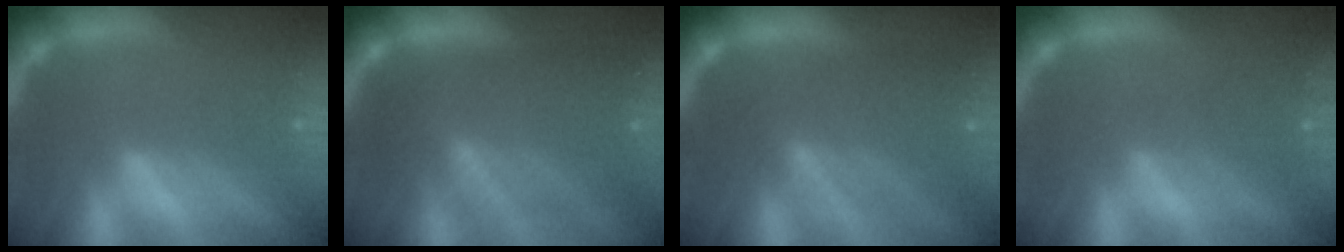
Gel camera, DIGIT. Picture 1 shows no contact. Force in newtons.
{"total": 9.0}
{"total": 7.1}
{"total": 2.5}